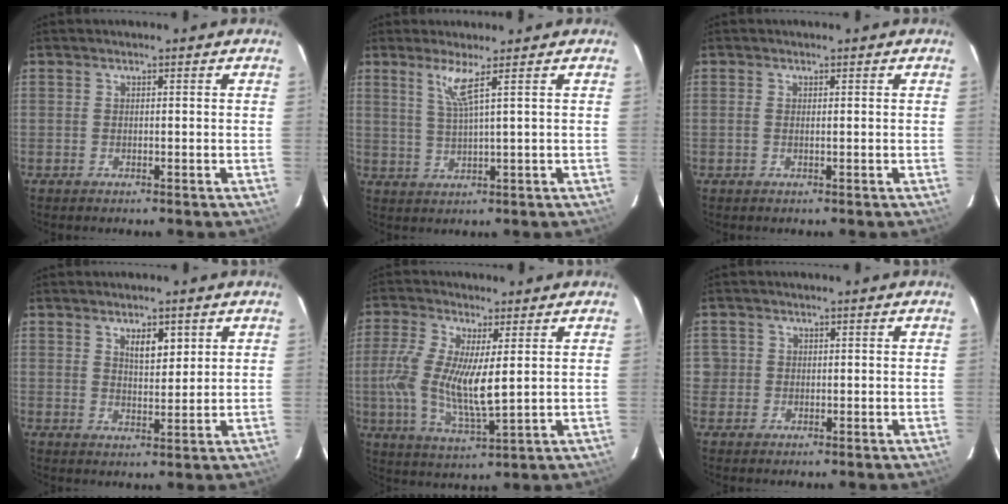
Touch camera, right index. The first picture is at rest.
{"total": 4.1, "force": [2.3, -1.0, 3.2], "torque": [-0.062, -0.009, 0.048]}
{"total": 0.6, "force": [0.1, 0.0, 0.6], "torque": [-0.015, 0.000, -0.001]}
{"total": 4.5, "force": [2.3, 1.9, 3.4], "torque": [-0.052, 0.003, 0.042]}
{"total": 11.7, "force": [1.2, 3.3, 11.2], "torque": [-0.235, -0.009, 0.024]}
{"total": 2.3, "force": [0.0, 2.3, 0.0], "torque": [0.008, 0.010, 0.001]}